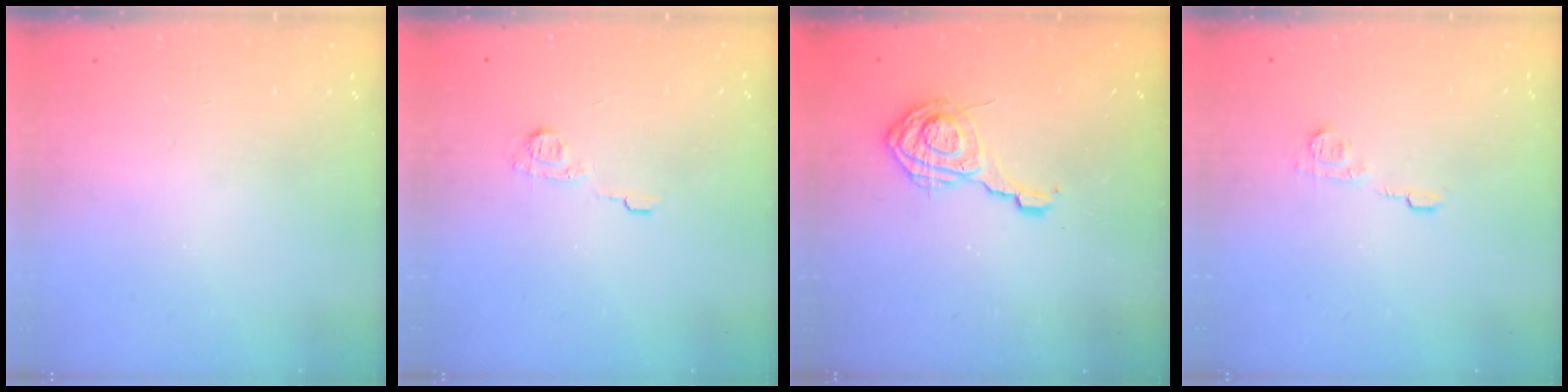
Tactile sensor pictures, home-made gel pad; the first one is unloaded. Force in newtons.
{"total": 5.9, "press": 5.9, "slide": 0.7}
{"total": 10.8, "press": 10.7, "slide": 0.7}
{"total": 5.7, "press": 5.7, "slide": 0.3}